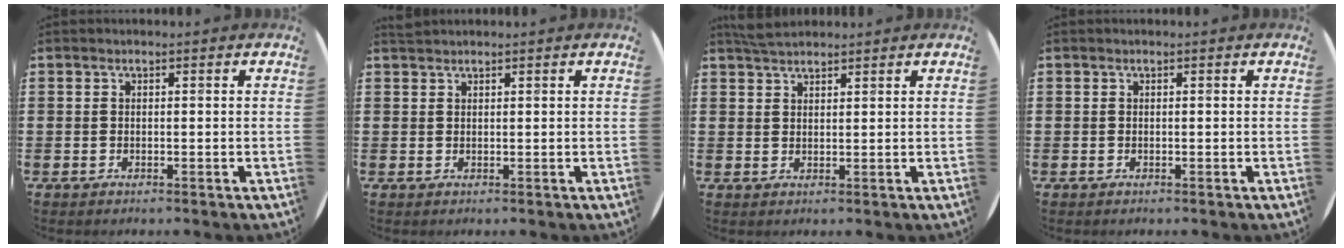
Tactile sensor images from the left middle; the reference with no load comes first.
{"total": 0.7, "force": [0.7, 0.0, -0.1], "torque": [0.000, 0.000, 0.014]}
{"total": 2.7, "force": [2.5, 0.6, 0.7], "torque": [-0.011, -0.001, 0.046]}
{"total": 0.0}